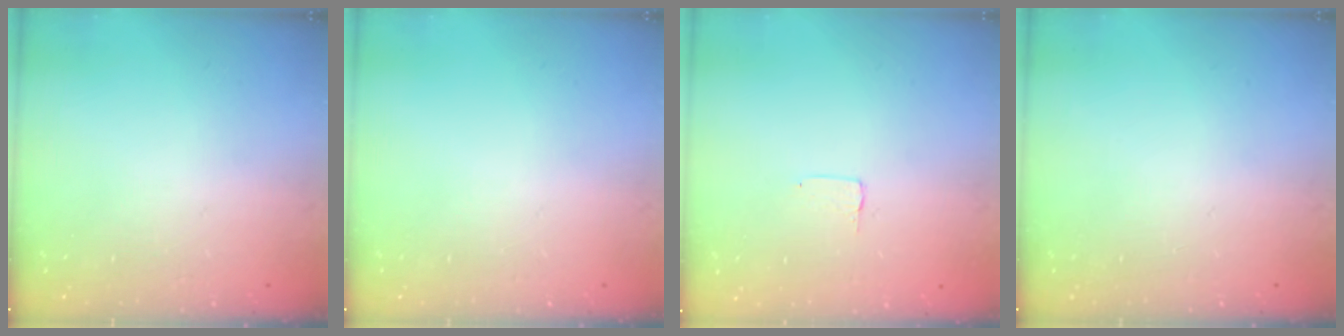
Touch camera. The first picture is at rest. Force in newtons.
{"total": 0.0}
{"total": 3.1, "press": 3.1, "slide": 0.2}
{"total": 0.0}